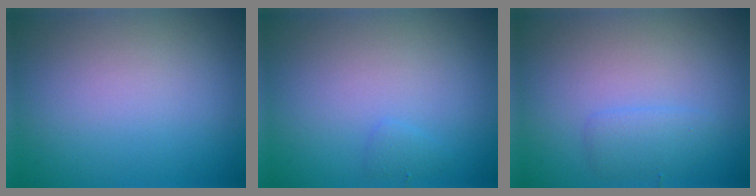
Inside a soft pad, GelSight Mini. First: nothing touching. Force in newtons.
{"total": 0.7, "press": 0.7, "slide": 0.0}
{"total": 1.6, "press": 1.6, "slide": 0.0}